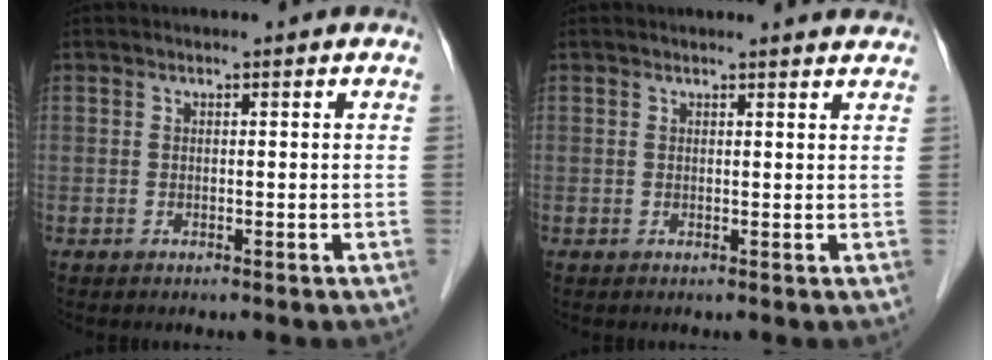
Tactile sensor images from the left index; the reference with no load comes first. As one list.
[{"total": 2.1, "force": [2.0, 0.1, 0.2], "torque": [-0.005, -0.009, 0.007]}]